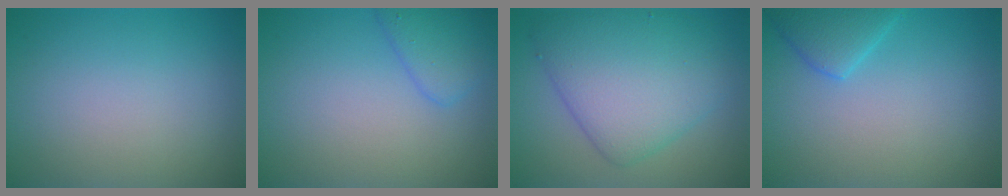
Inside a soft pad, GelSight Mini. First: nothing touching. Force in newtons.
{"total": 1.8, "press": 1.8, "slide": 0.1}
{"total": 7.6, "press": 7.6, "slide": 0.0}
{"total": 2.8, "press": 2.8, "slide": 0.3}